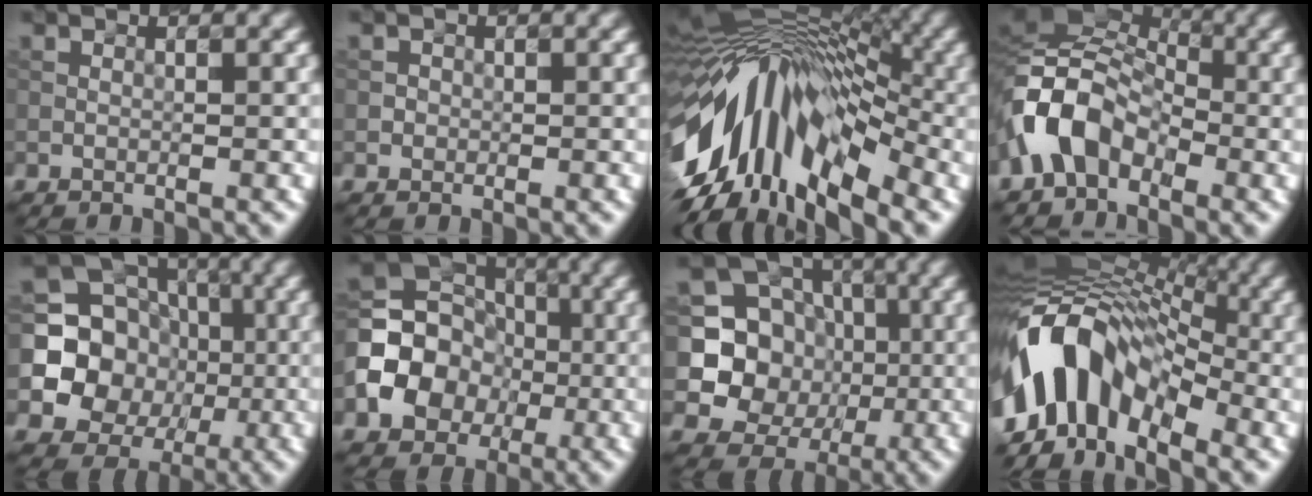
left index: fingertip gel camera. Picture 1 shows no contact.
{"total": 0.7, "force": [0.0, 0.7, 0.1], "torque": [0.004, -0.003, -0.003]}
{"total": 14.6, "force": [-3.5, 8.2, 11.5], "torque": [-0.206, 0.023, -0.071]}
{"total": 7.8, "force": [-2.5, 5.1, 5.3], "torque": [-0.103, 0.018, -0.069]}
{"total": 10.1, "force": [-0.2, 9.2, 4.0], "torque": [-0.063, -0.006, -0.024]}
{"total": 9.0, "force": [-1.8, 7.6, 4.6], "torque": [-0.083, 0.001, -0.048]}
{"total": 9.1, "force": [0.4, 8.5, 3.2], "torque": [-0.062, -0.003, -0.017]}
{"total": 12.6, "force": [-3.8, 8.1, 8.9], "torque": [-0.160, 0.019, -0.075]}